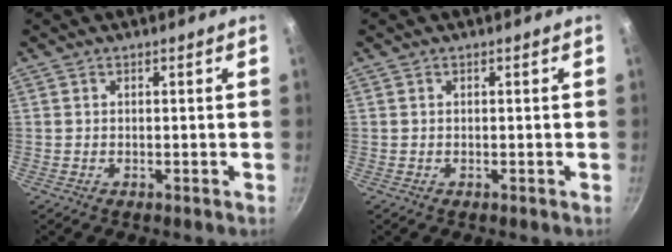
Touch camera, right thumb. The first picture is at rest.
{"total": 0.0}